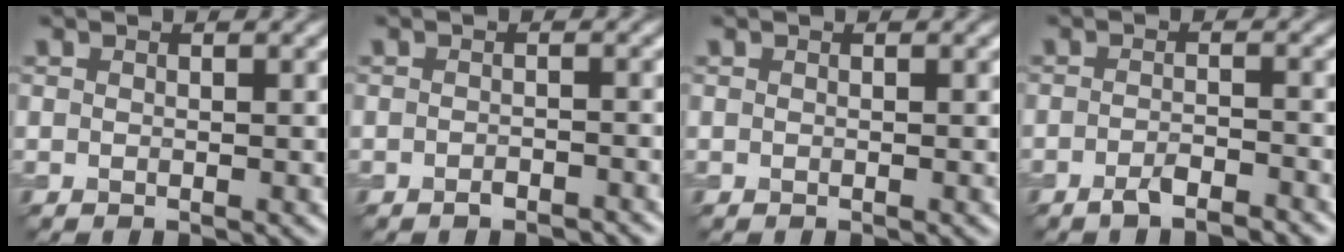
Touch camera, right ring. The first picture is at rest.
{"total": 1.5, "force": [-1.2, 0.6, 0.7], "torque": [-0.011, 0.000, -0.020]}
{"total": 0.0}
{"total": 2.4, "force": [-1.9, 0.5, 1.4], "torque": [-0.023, 0.001, -0.038]}